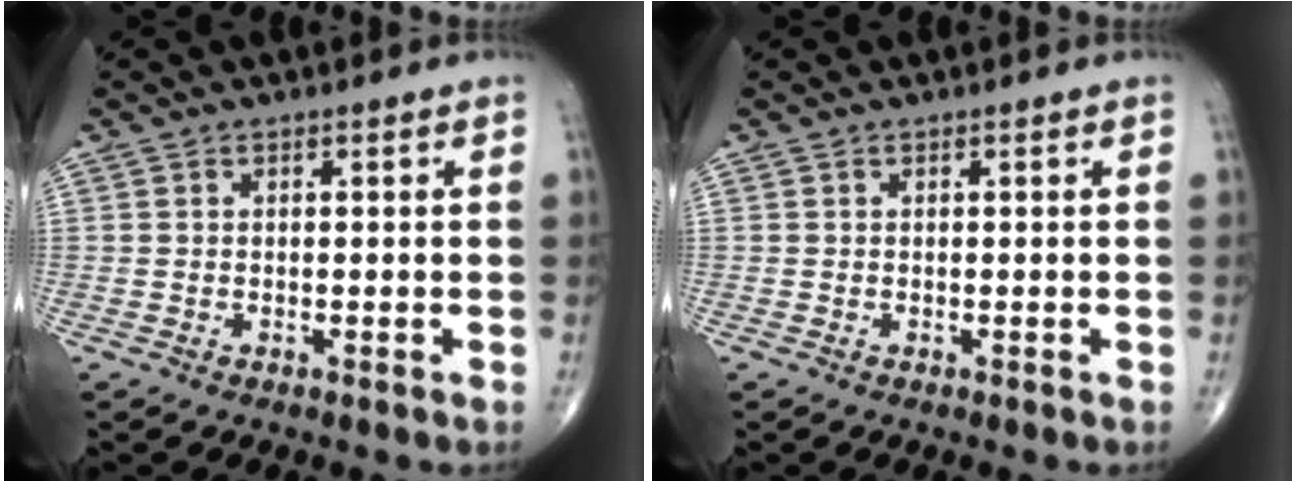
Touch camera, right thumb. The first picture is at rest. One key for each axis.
{"total": 0.0}